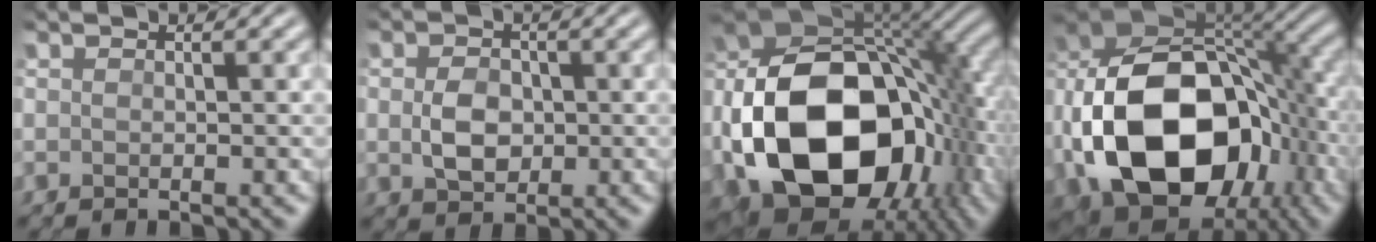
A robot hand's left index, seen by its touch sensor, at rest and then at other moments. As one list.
[{"total": 3.0, "force": [-0.2, 2.1, 2.2], "torque": [-0.049, 0.002, -0.003]}, {"total": 18.8, "force": [-4.2, 12.0, 13.8], "torque": [-0.283, -0.026, -0.062]}, {"total": 16.4, "force": [-4.6, 10.7, 11.6], "torque": [-0.235, -0.009, -0.084]}]